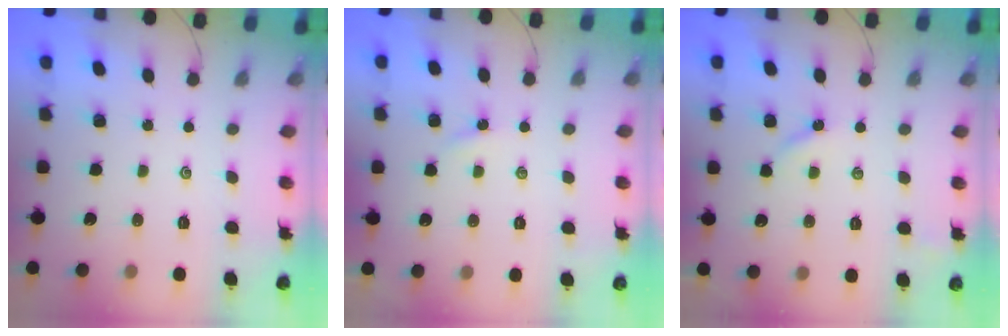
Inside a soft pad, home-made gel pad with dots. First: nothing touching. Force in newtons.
{"total": 1.4, "press": 1.4, "slide": 0.2}
{"total": 2.5, "press": 2.4, "slide": 0.5}